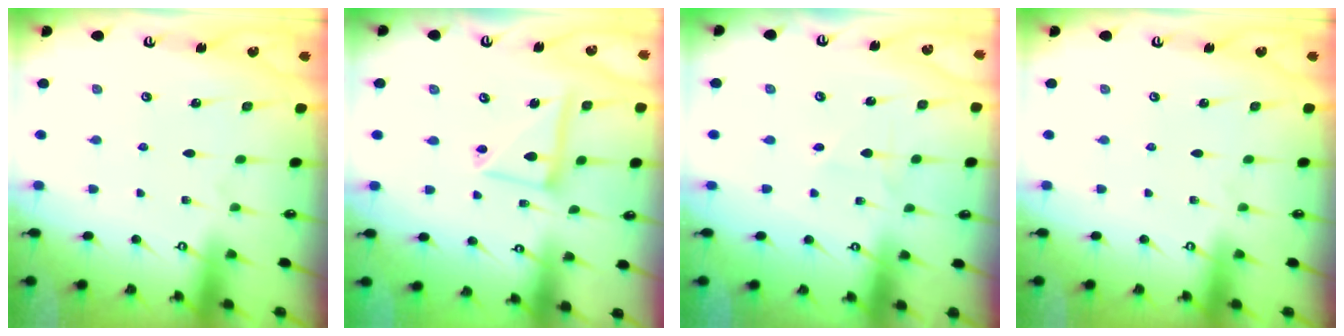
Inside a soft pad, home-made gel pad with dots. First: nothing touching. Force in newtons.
{"total": 12.3, "press": 12.2, "slide": 1.3}
{"total": 1.6, "press": 1.6, "slide": 0.1}
{"total": 0.0}